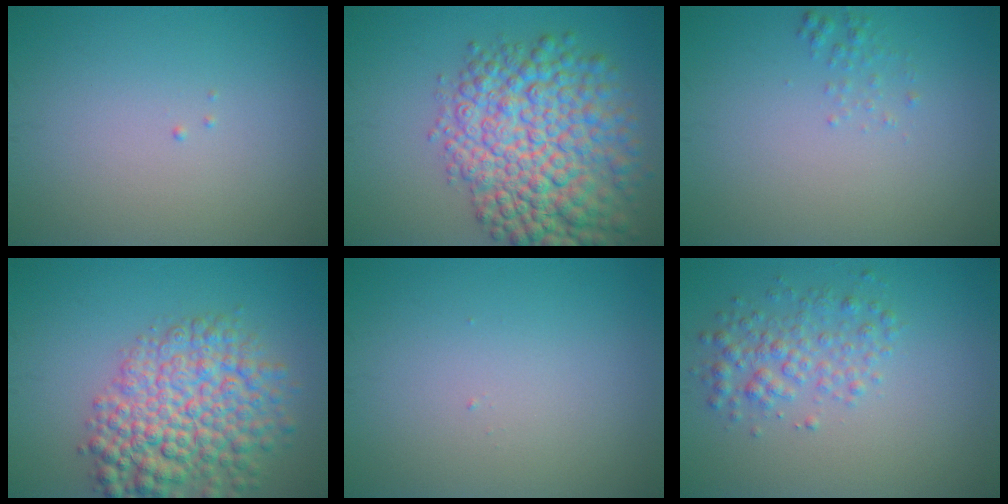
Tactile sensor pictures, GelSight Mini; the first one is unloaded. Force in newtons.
{"total": 10.9, "press": 10.9, "slide": 0.3}
{"total": 1.0, "press": 1.0, "slide": 0.0}
{"total": 8.4, "press": 8.4, "slide": 0.3}
{"total": 0.0}
{"total": 3.0, "press": 3.0, "slide": 0.0}